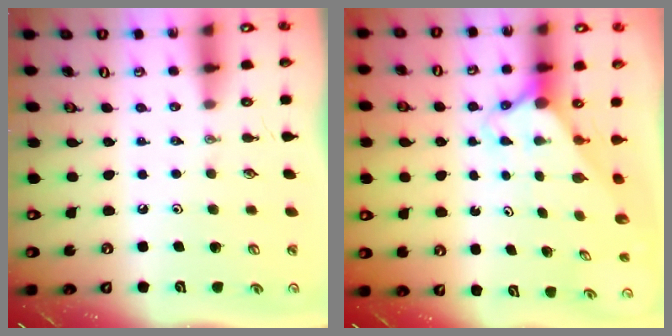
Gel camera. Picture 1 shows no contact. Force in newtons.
{"total": 2.7, "press": 2.7, "slide": 0.2}